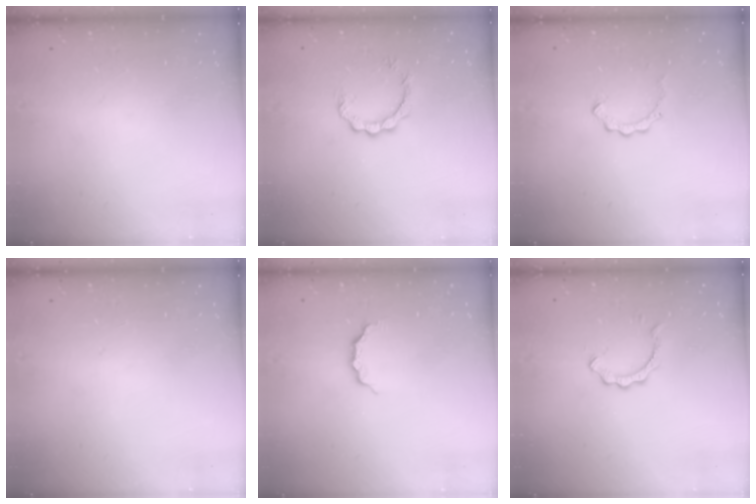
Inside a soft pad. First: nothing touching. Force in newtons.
{"total": 3.6, "press": 3.6, "slide": 0.2}
{"total": 2.7, "press": 2.6, "slide": 0.3}
{"total": 0.0}
{"total": 2.7, "press": 2.6, "slide": 0.3}
{"total": 2.8, "press": 2.8, "slide": 0.3}